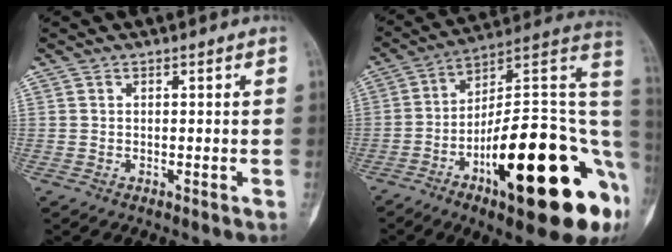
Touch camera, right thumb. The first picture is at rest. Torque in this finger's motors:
{"motor_torque": [0.66, 1.12, 2.16, -0.61, 0.23]}